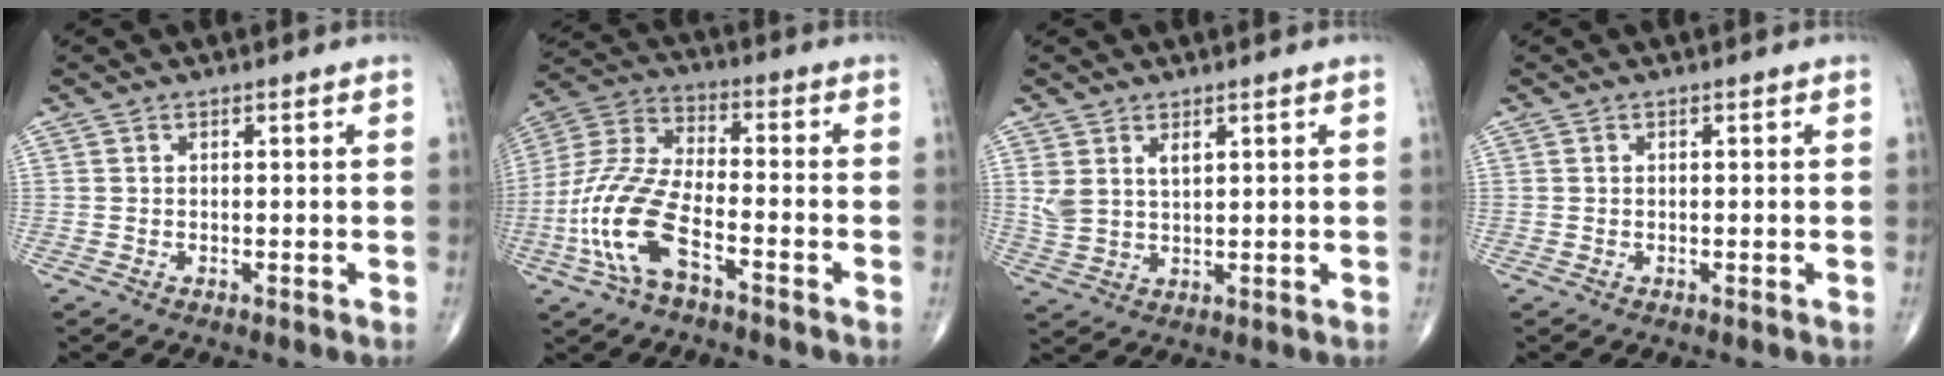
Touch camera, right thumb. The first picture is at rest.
{"total": 14.7, "force": [-6.1, 6.0, 11.9], "torque": [-0.266, 0.036, -0.120]}
{"total": 4.8, "force": [2.1, 2.7, 3.3], "torque": [-0.063, -0.008, 0.051]}
{"total": 0.0}